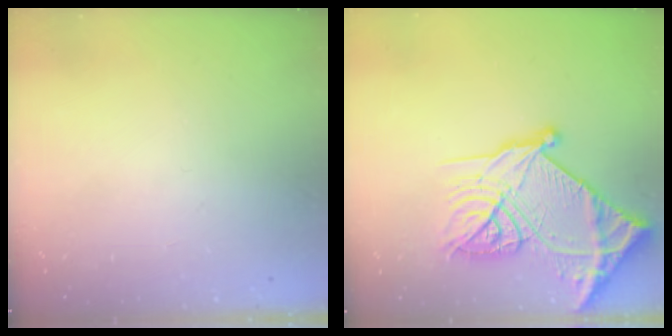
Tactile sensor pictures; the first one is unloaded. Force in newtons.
{"total": 30.3, "press": 30.1, "slide": 3.2}